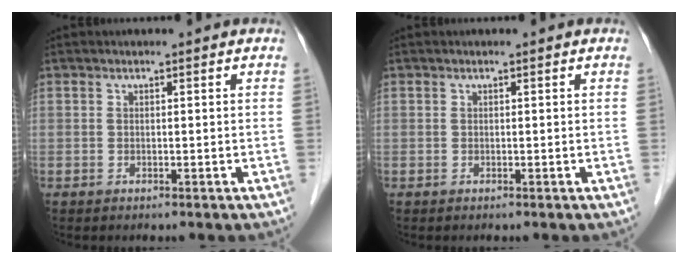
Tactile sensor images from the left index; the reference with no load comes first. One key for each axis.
{"total": 0.0}